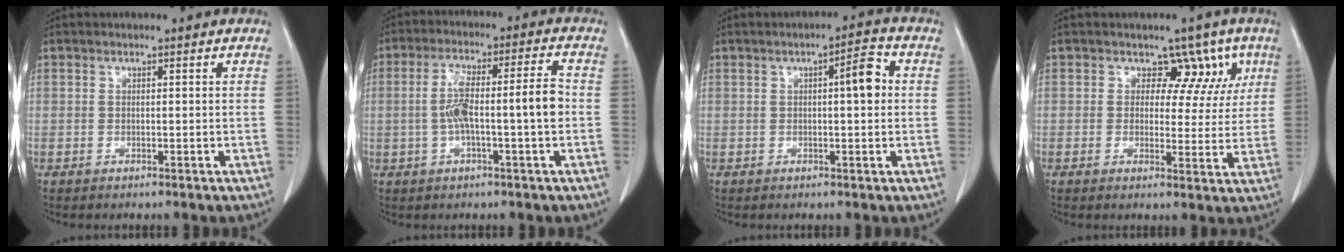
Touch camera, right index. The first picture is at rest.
{"total": 9.1, "force": [-1.0, 0.8, 9.0], "torque": [-0.166, 0.026, -0.018]}
{"total": 4.6, "force": [0.6, 0.8, 4.5], "torque": [-0.063, 0.011, 0.004]}
{"total": 6.1, "force": [3.0, 4.6, 2.5], "torque": [0.000, 0.008, 0.031]}